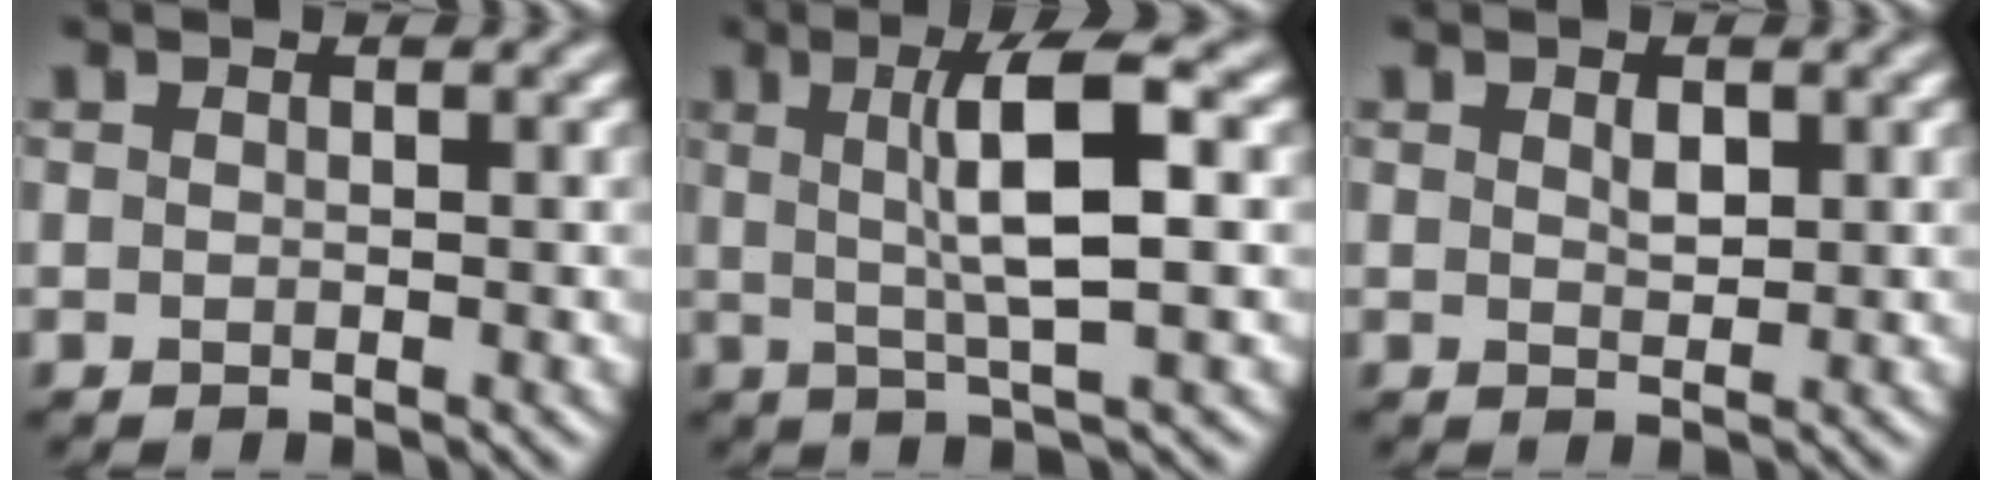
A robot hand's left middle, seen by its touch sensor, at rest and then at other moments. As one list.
[{"total": 6.5, "force": [1.1, 1.3, 6.3], "torque": [-0.101, 0.009, 0.019]}, {"total": 1.3, "force": [0.6, 0.6, 0.9], "torque": [-0.018, 0.000, 0.012]}]